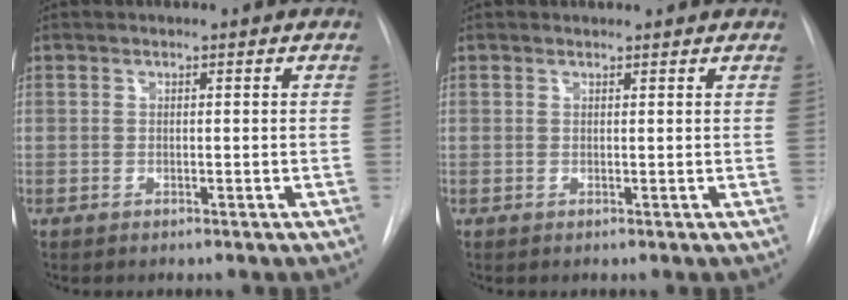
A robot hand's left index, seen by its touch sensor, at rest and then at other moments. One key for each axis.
{"total": 1.8, "fx": 1.8, "fy": 0.3, "fz": 0.1, "tx": -0.010, "ty": 0.010, "tz": 0.020}